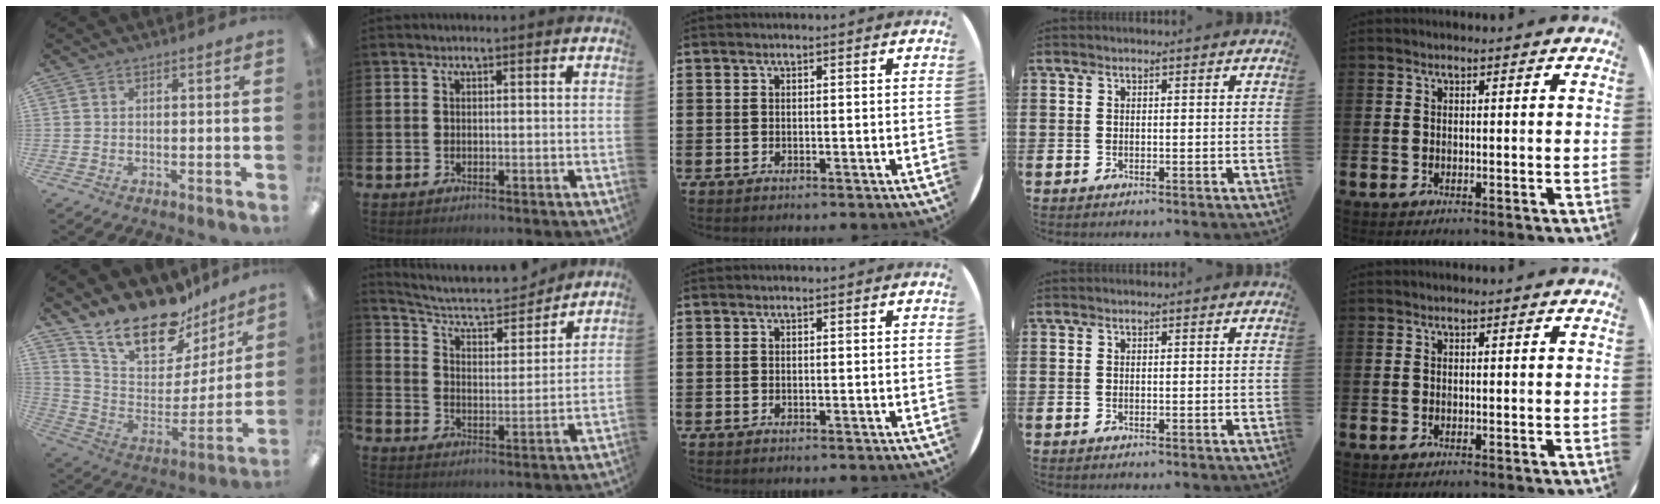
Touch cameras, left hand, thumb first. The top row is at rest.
{"thumb": {"total": 21.0, "force": [17.0, 8.4, 9.1], "torque": [-0.170, -0.121, 0.303]}, "index": {"total": 7.5, "force": [6.9, 1.9, 2.2], "torque": [-0.073, -0.051, 0.116]}}